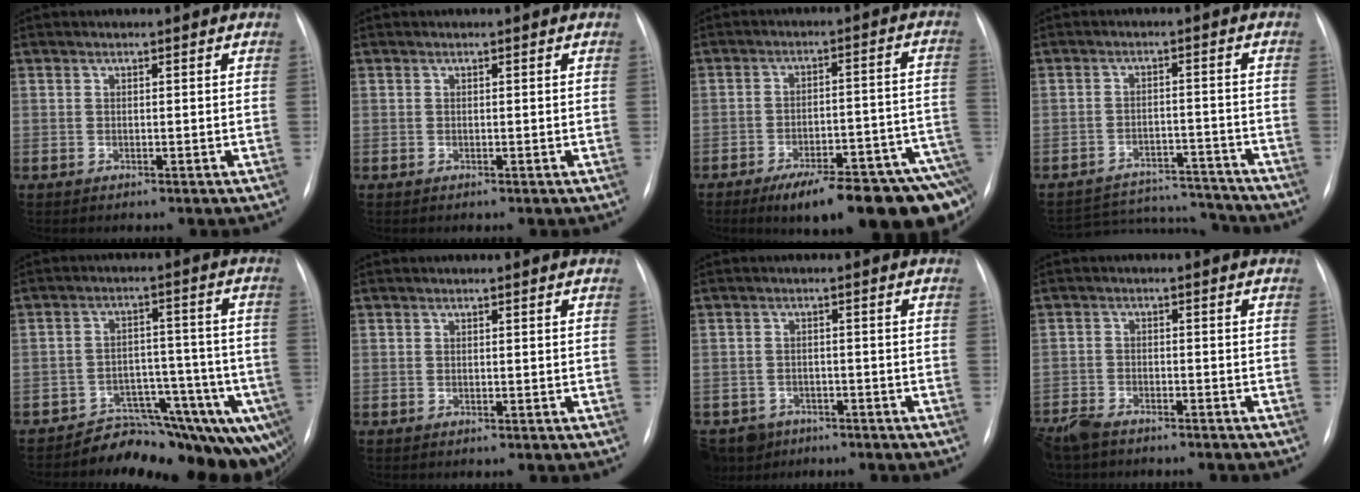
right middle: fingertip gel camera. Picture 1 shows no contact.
{"total": 0.0}
{"total": 20.9, "force": [-14.3, 4.2, 14.6], "torque": [-0.102, 0.025, -0.191]}
{"total": 12.2, "force": [-12.1, 1.9, 0.4], "torque": [-0.007, 0.015, -0.168]}
{"total": 13.6, "force": [-11.9, 5.5, 3.8], "torque": [-0.006, 0.055, -0.153]}
{"total": 0.0}
{"total": 6.1, "force": [-4.7, 3.9, 0.5], "torque": [-0.006, 0.002, -0.074]}
{"total": 8.4, "force": [-7.3, 2.4, 3.3], "torque": [-0.056, -0.012, -0.115]}